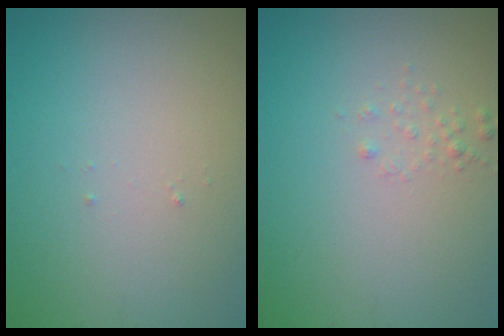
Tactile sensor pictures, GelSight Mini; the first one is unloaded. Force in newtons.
{"total": 0.7, "press": 0.7, "slide": 0.1}